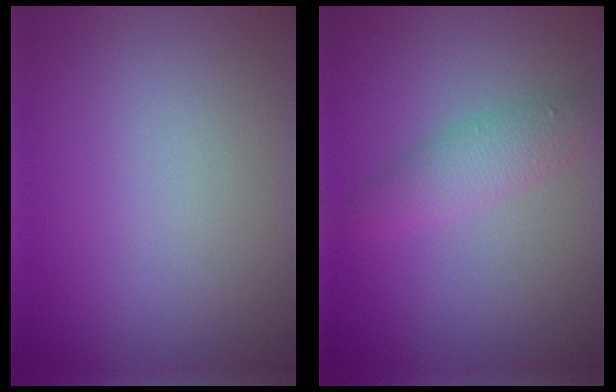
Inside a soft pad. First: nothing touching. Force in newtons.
{"total": 2.8, "press": 2.8, "slide": 0.1}